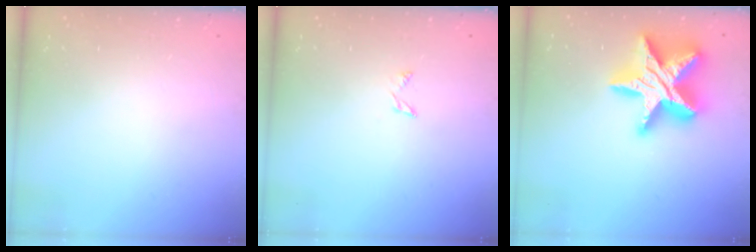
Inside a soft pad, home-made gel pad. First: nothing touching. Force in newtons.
{"total": 1.8, "press": 1.7, "slide": 0.3}
{"total": 24.6, "press": 24.5, "slide": 2.2}